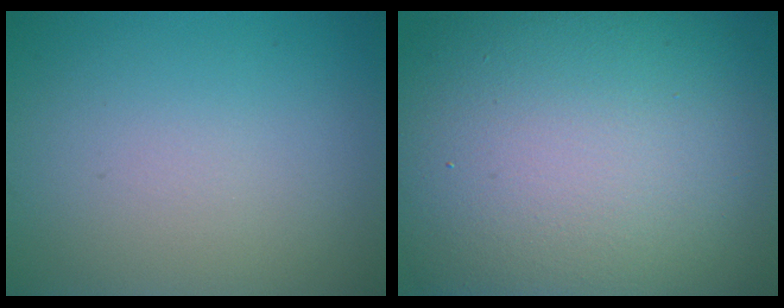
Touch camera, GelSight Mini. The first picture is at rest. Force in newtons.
{"total": 18.1, "press": 18.0, "slide": 1.0}